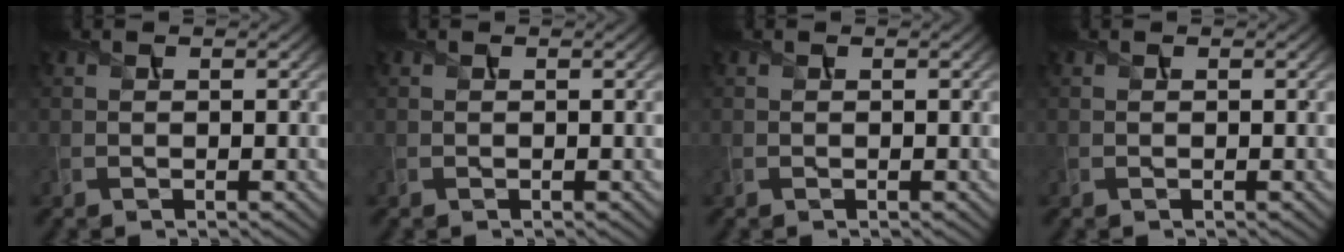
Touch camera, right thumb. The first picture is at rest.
{"total": 0.0}
{"total": 0.0}
{"total": 0.0}